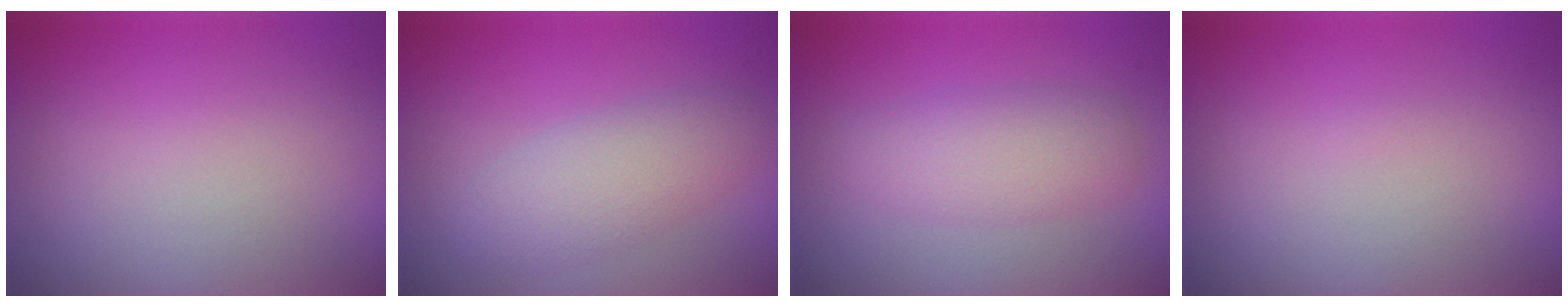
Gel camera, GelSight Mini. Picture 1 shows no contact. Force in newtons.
{"total": 3.4, "press": 3.4, "slide": 0.2}
{"total": 2.3, "press": 2.3, "slide": 0.2}
{"total": 0.0}